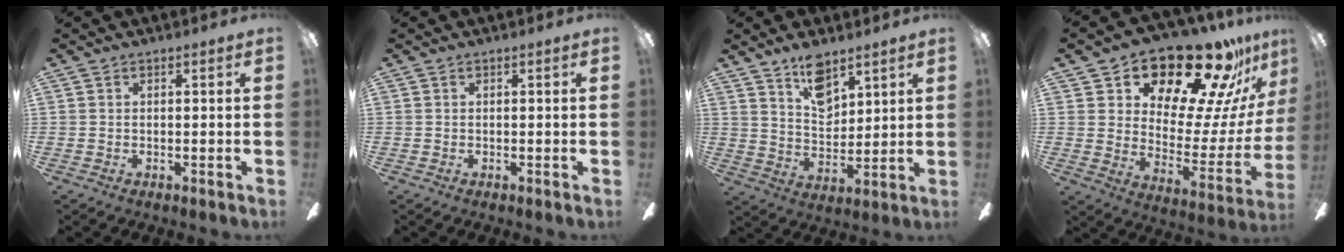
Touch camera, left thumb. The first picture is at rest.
{"total": 0.0}
{"total": 10.2, "force": [7.3, 5.1, 4.9], "torque": [-0.068, -0.037, 0.130]}
{"total": 23.4, "force": [18.8, 8.6, 10.8], "torque": [-0.153, -0.144, 0.314]}